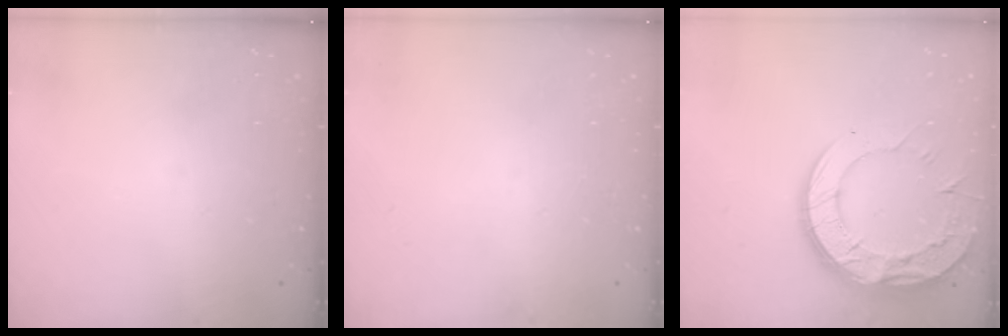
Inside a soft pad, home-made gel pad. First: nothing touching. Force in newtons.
{"total": 0.0}
{"total": 19.5, "press": 19.4, "slide": 1.6}